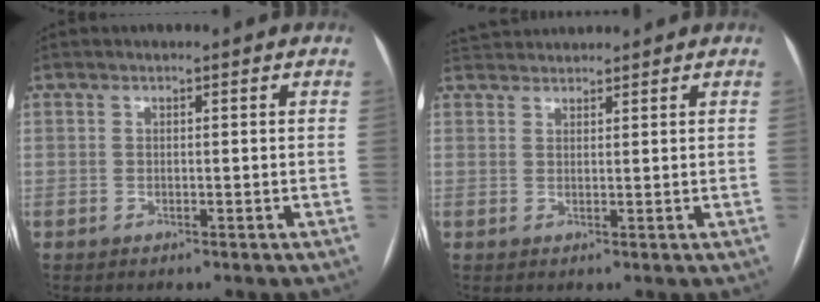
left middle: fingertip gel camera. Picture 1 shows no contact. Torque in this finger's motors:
{"motor_torque": [0.17, -0.29, -0.01, -0.01]}